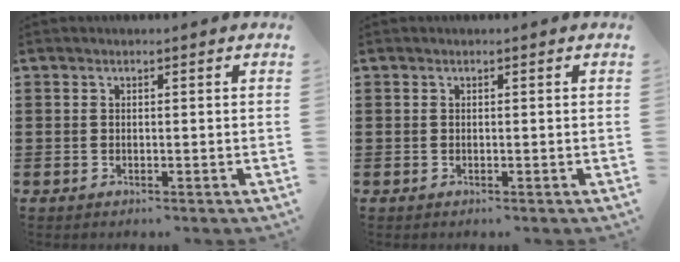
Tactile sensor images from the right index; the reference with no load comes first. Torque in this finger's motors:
{"motor_torque": [0.86, 1.28, 0.00, 0.00]}